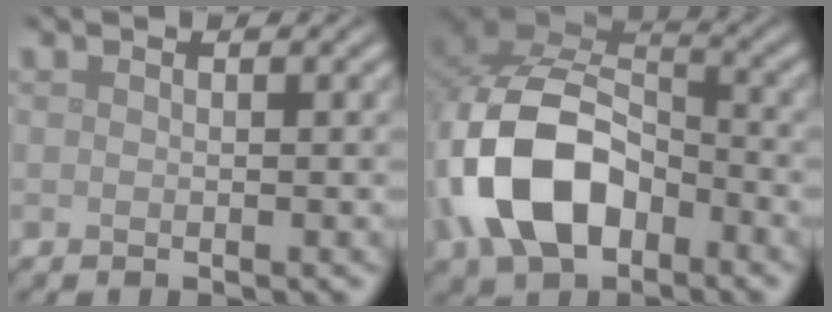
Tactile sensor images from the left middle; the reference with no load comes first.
{"total": 10.6, "force": [-3.7, 6.6, 7.4], "torque": [-0.162, 0.007, -0.075]}